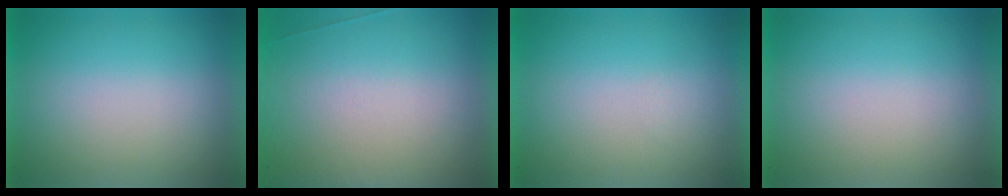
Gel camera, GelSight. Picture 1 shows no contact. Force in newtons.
{"total": 6.8}
{"total": 1.3}
{"total": 0.0}